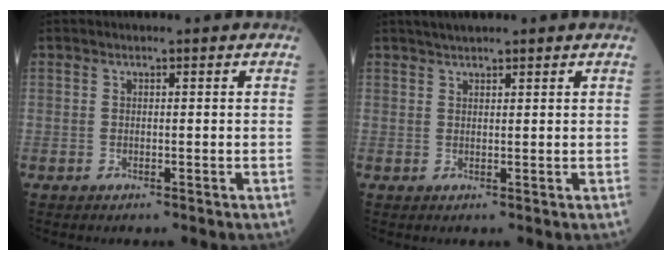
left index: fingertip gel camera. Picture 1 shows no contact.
{"total": 2.7, "force": [2.4, 0.4, 1.3], "torque": [-0.023, 0.019, 0.041]}